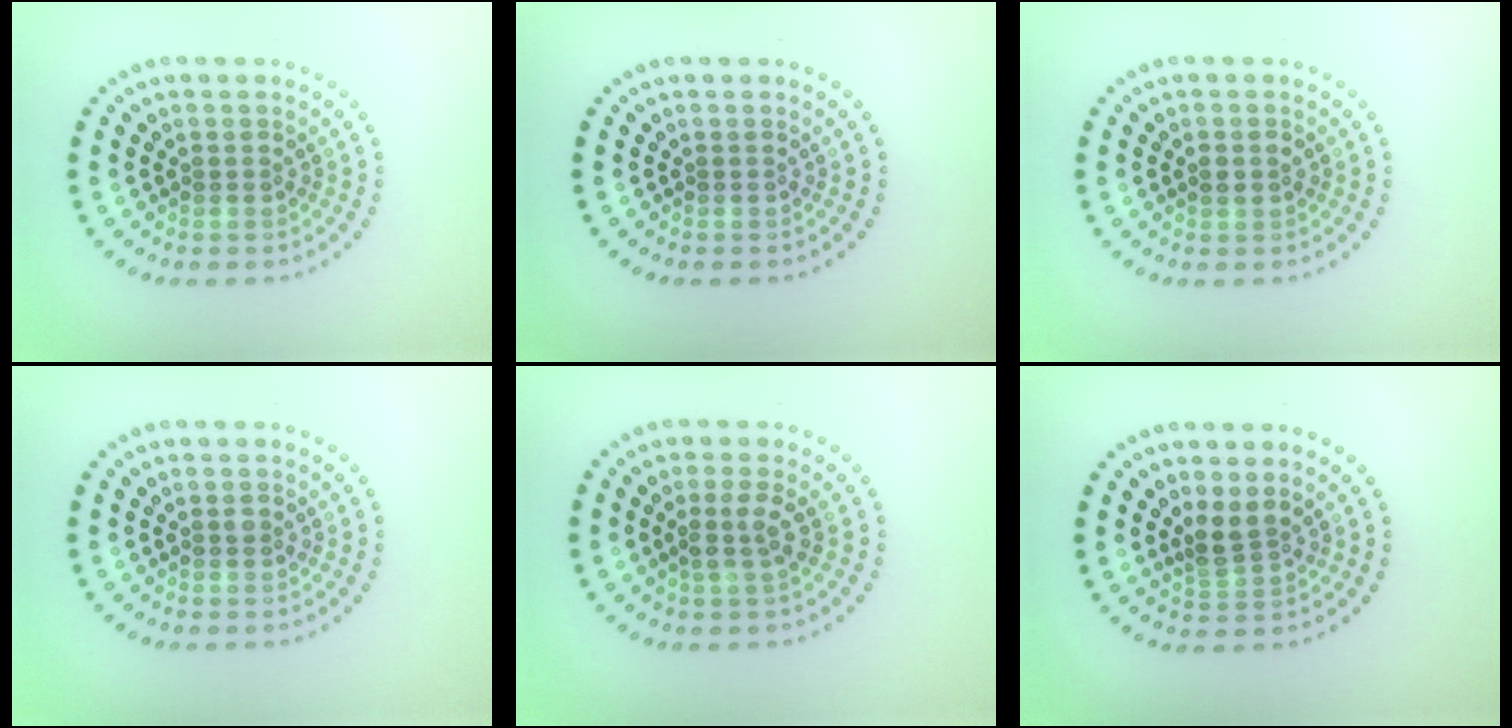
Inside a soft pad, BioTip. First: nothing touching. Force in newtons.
{"total": 0.0}
{"total": 1.5, "press": 1.5, "slide": 0.2}
{"total": 0.5, "press": 0.5, "slide": 0.1}
{"total": 2.0, "press": 1.6, "slide": 1.2}
{"total": 2.3, "press": 1.8, "slide": 1.4}